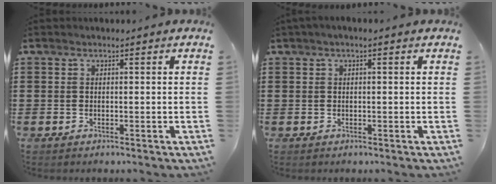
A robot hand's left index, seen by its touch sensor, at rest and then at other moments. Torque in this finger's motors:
{"motor_torque": [2.14, 0.00, 0.68, 0.13]}